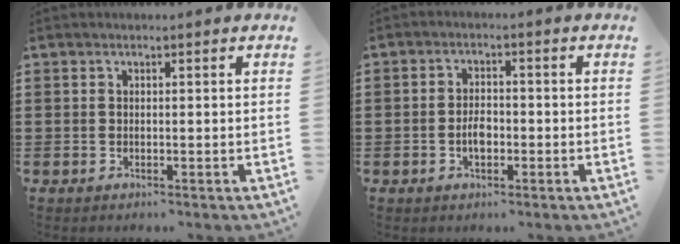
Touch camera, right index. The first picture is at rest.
{"total": 3.1, "force": [-0.8, 1.8, 2.4], "torque": [-0.054, 0.001, -0.017]}